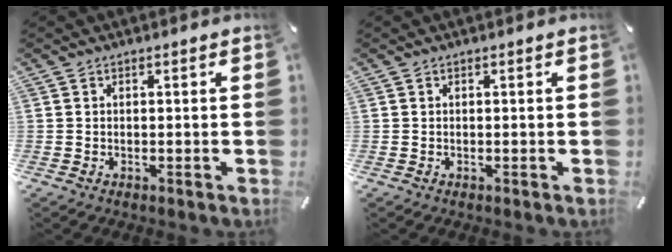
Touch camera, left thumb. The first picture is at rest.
{"total": 0.0}